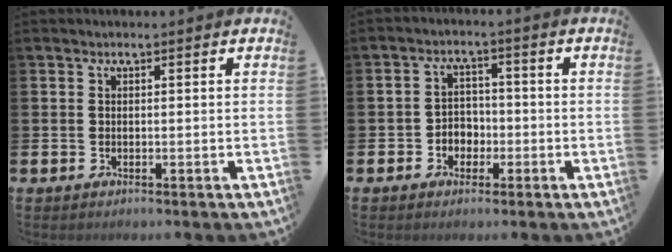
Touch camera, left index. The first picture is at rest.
{"total": 3.0, "force": [-1.4, 2.5, 0.9], "torque": [-0.022, 0.005, -0.034]}